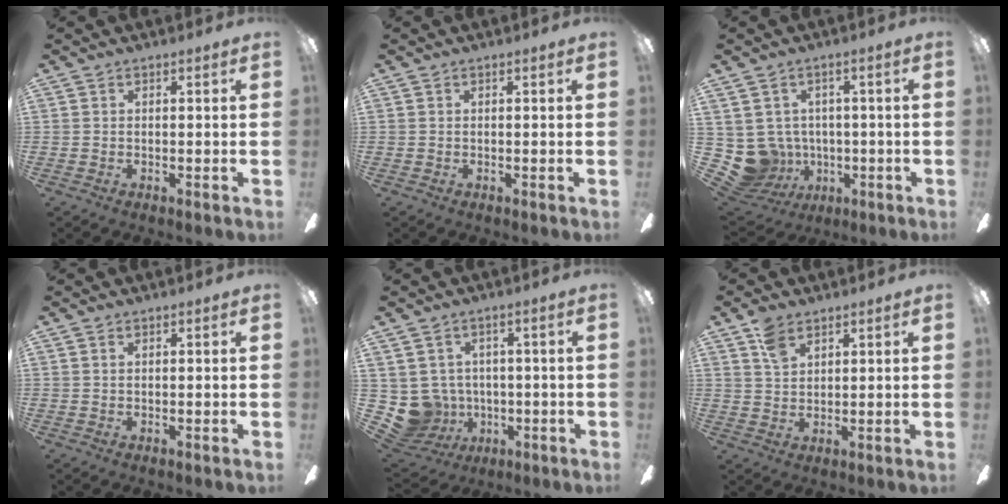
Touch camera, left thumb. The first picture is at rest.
{"total": 0.0}
{"total": 8.3, "force": [-0.3, 8.1, 1.7], "torque": [-0.087, -0.008, 0.001]}
{"total": 0.8, "force": [0.6, 0.4, 0.4], "torque": [-0.011, 0.001, 0.010]}
{"total": 8.0, "force": [-0.1, 7.8, 1.4], "torque": [-0.083, -0.011, 0.005]}
{"total": 5.8, "force": [4.0, 3.1, 2.7], "torque": [-0.049, -0.012, 0.074]}